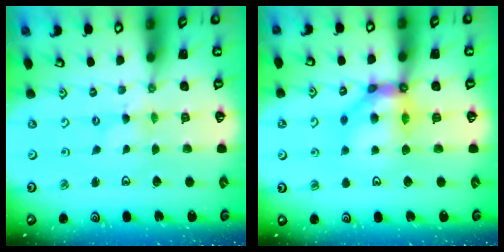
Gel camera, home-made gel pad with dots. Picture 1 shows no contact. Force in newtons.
{"total": 11.5, "press": 11.4, "slide": 1.6}